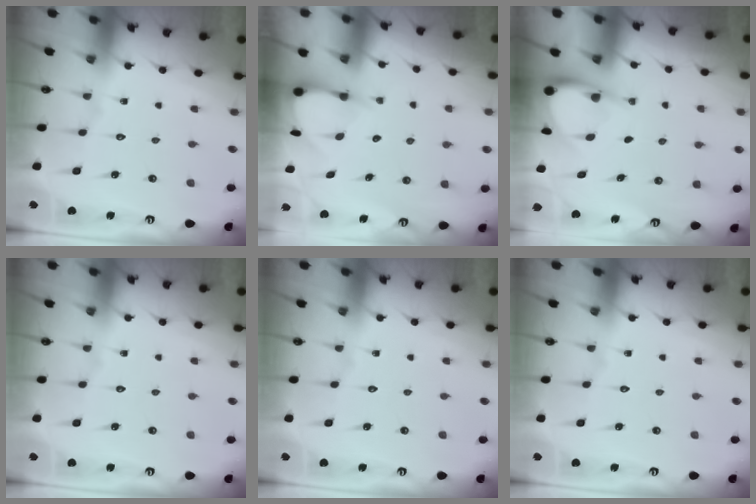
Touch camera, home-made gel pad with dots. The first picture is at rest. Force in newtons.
{"total": 3.5, "press": 3.5, "slide": 0.3}
{"total": 4.2, "press": 4.2, "slide": 0.4}
{"total": 0.0}
{"total": 0.0}
{"total": 0.0}